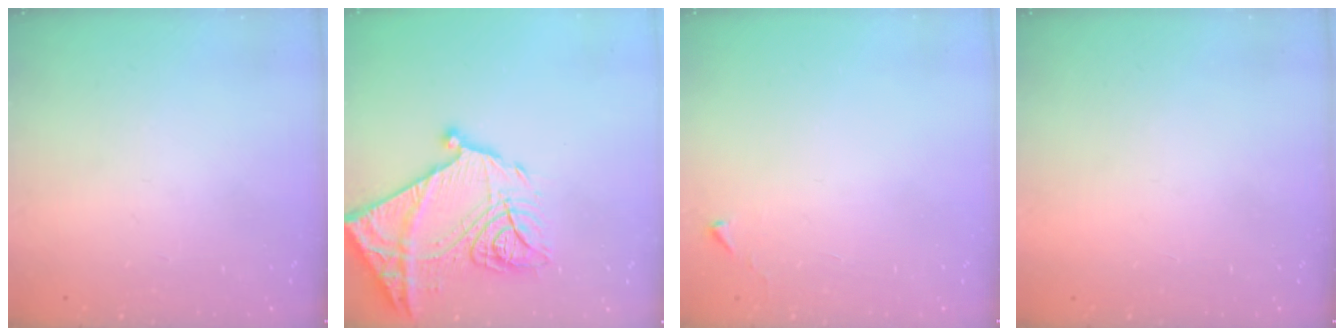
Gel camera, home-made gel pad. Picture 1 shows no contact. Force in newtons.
{"total": 25.4, "press": 25.3, "slide": 2.5}
{"total": 2.7, "press": 2.6, "slide": 0.4}
{"total": 1.5, "press": 1.5, "slide": 0.1}